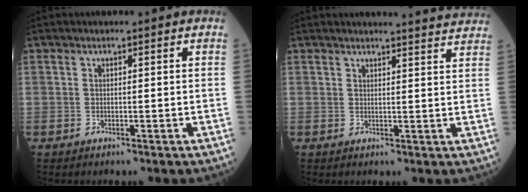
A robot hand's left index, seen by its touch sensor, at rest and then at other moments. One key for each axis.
{"total": 6.0, "fx": 6.0, "fy": -0.4, "fz": 0.8, "tx": -0.011, "ty": -0.007, "tz": 0.050}